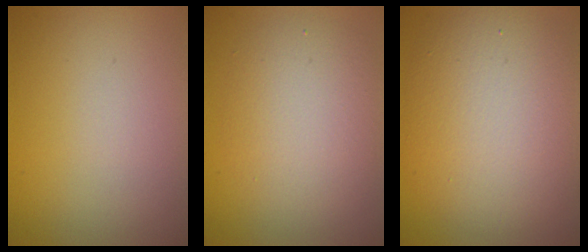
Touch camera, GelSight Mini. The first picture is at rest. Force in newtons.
{"total": 4.5, "press": 4.5, "slide": 0.1}
{"total": 8.9, "press": 8.8, "slide": 0.7}